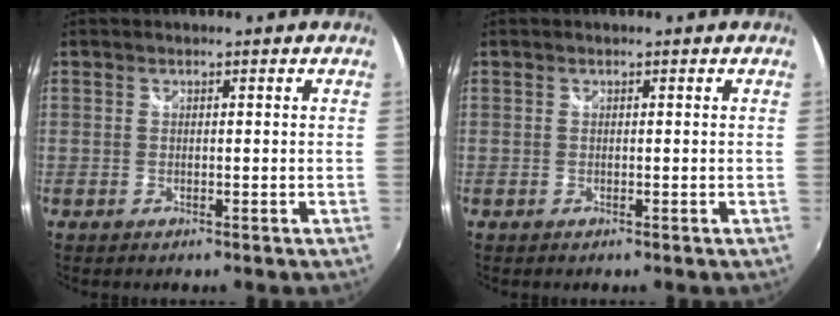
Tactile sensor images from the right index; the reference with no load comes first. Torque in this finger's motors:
{"motor_torque": [0.20, 0.19, 0.00, 0.01]}